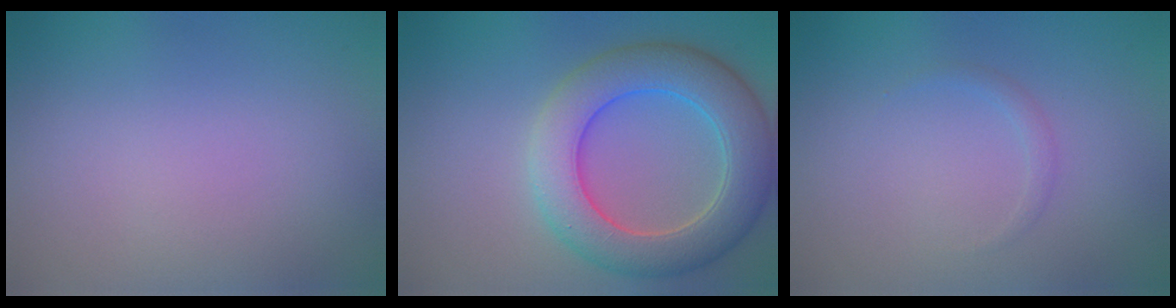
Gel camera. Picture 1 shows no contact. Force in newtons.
{"total": 7.3, "press": 7.3, "slide": 0.4}
{"total": 0.7, "press": 0.7, "slide": 0.0}